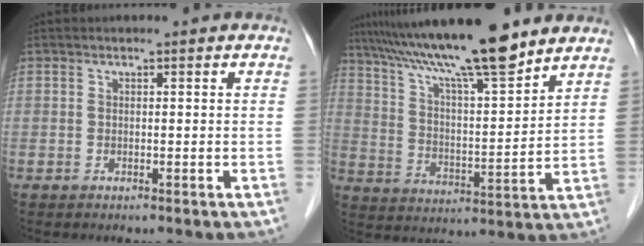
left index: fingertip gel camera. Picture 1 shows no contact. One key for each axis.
{"total": 17.4, "fx": 14.2, "fy": 1.0, "fz": 10.0, "tx": -0.170, "ty": 0.013, "tz": 0.239}